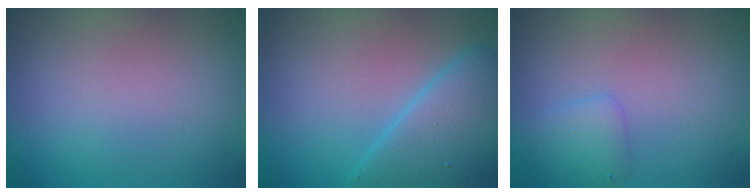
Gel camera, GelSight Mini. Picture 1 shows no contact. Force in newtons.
{"total": 6.0, "press": 6.0, "slide": 0.3}
{"total": 1.7, "press": 1.7, "slide": 0.1}